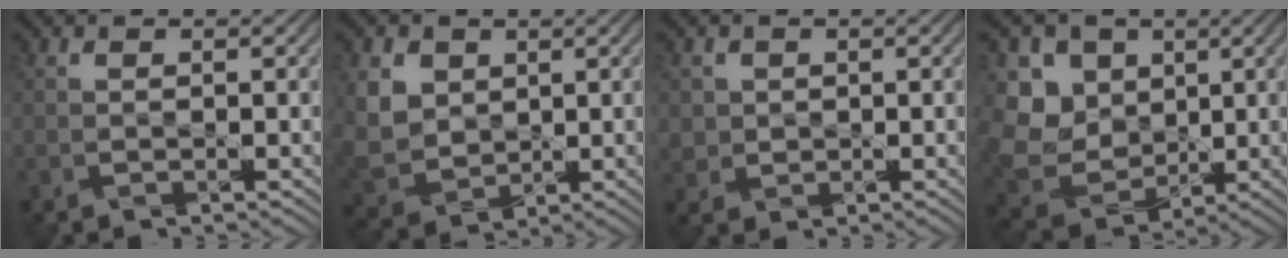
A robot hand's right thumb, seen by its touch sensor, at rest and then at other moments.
{"total": 6.4, "force": [2.0, 5.3, 3.0], "torque": [-0.104, -0.006, 0.049]}
{"total": 2.2, "force": [0.4, 2.1, 0.5], "torque": [-0.015, -0.007, 0.011]}
{"total": 8.9, "force": [2.6, 7.8, 3.6], "torque": [-0.128, 0.002, 0.047]}